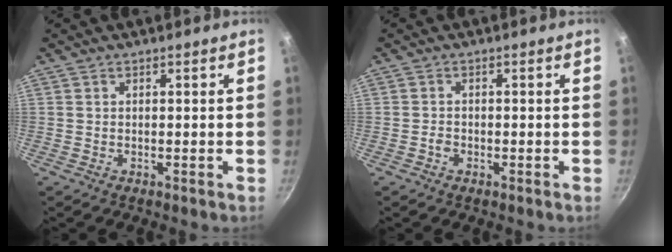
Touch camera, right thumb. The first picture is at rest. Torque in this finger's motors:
{"motor_torque": [0.45, 0.31, -0.17, -0.03, 0.00]}